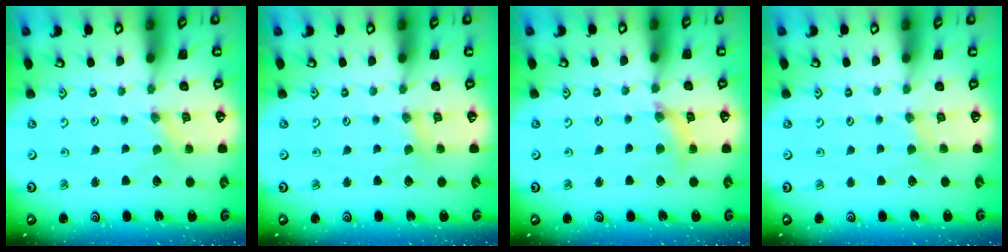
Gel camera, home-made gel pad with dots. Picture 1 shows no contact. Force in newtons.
{"total": 1.7, "press": 1.7, "slide": 0.3}
{"total": 5.2, "press": 5.1, "slide": 0.6}
{"total": 2.3, "press": 2.3, "slide": 0.4}